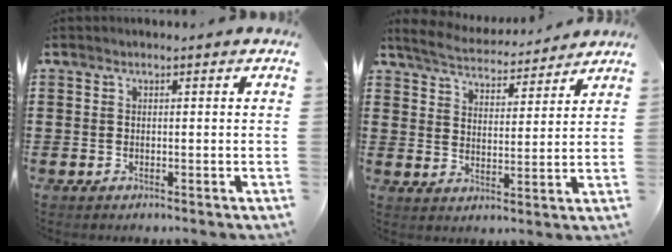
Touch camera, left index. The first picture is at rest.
{"total": 4.8, "force": [4.8, 0.1, 0.6], "torque": [-0.038, -0.033, 0.080]}